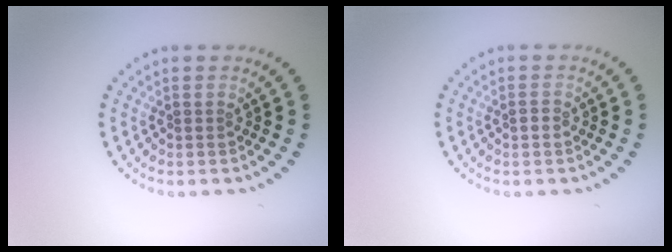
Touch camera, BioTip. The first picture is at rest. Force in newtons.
{"total": 0.8, "press": 0.8, "slide": 0.1}